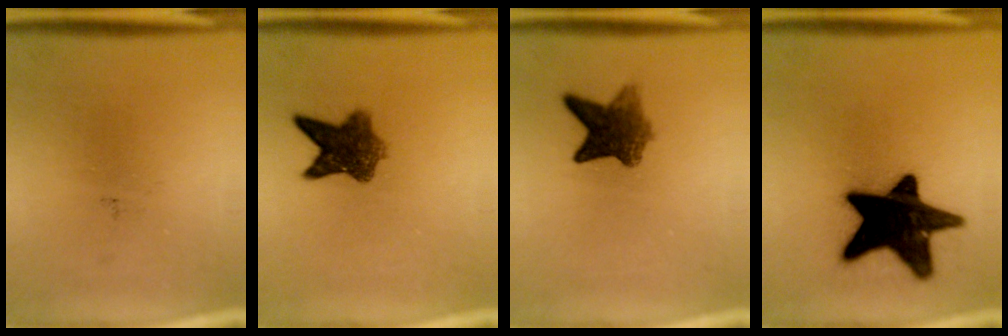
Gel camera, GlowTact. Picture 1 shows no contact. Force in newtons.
{"total": 7.1}
{"total": 6.3}
{"total": 19.0}